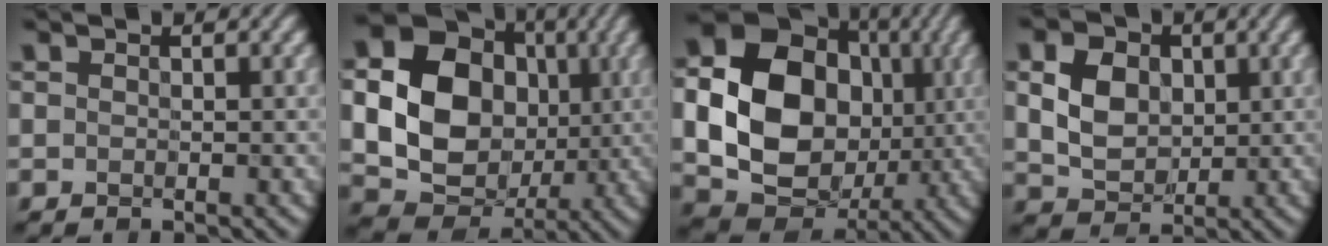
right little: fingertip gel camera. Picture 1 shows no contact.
{"total": 17.1, "force": [1.0, 14.5, 9.1], "torque": [-0.202, 0.002, 0.012]}
{"total": 15.7, "force": [-0.3, 12.6, 9.5], "torque": [-0.202, -0.022, 0.001]}
{"total": 4.9, "force": [0.2, 3.8, 3.0], "torque": [-0.074, -0.004, 0.001]}